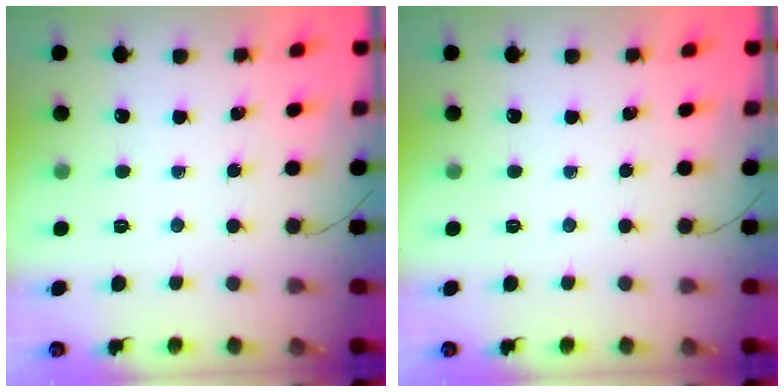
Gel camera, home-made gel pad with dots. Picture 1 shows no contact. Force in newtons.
{"total": 0.0}